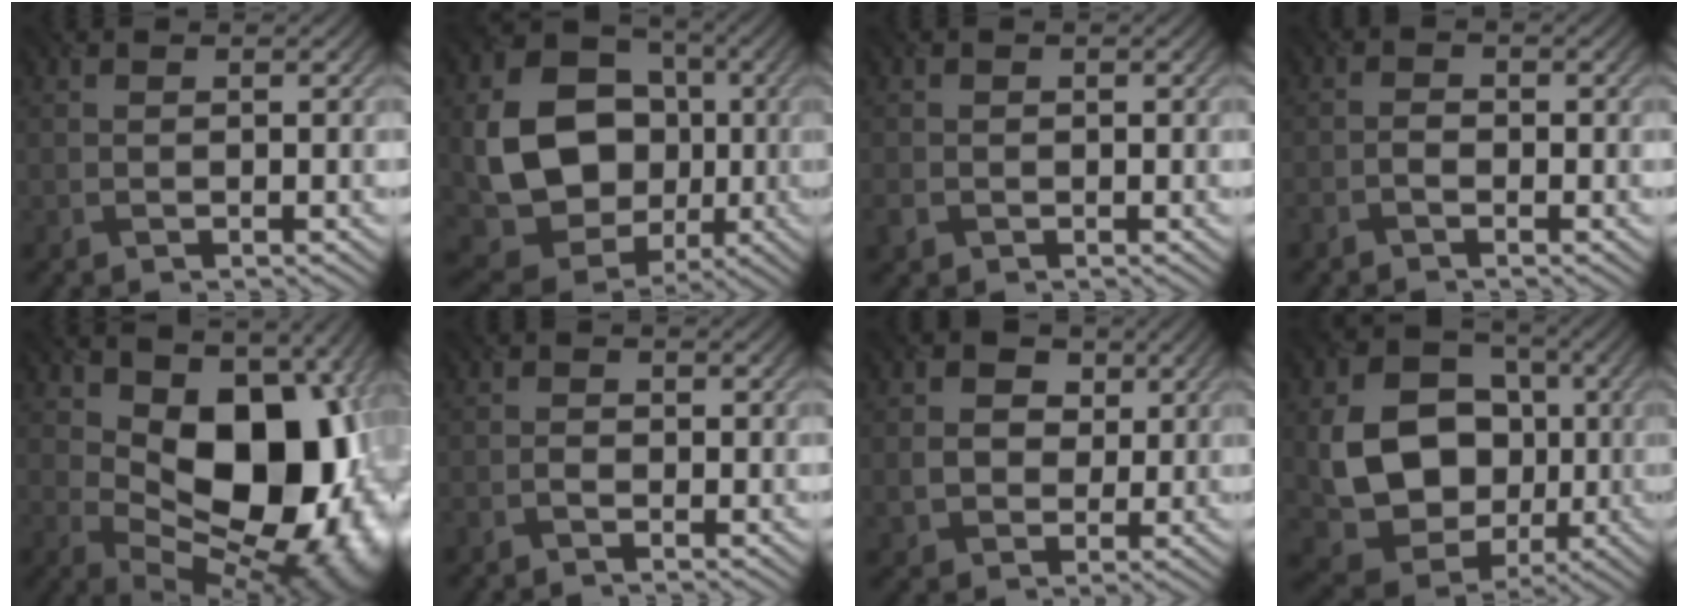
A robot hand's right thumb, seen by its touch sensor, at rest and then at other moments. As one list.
[{"total": 15.2, "force": [-0.5, 12.4, 8.8], "torque": [-0.191, -0.034, -0.007]}, {"total": 1.7, "force": [-0.5, 1.5, 0.5], "torque": [-0.014, -0.007, -0.013]}, {"total": 1.5, "force": [-1.1, 0.7, 0.7], "torque": [-0.014, 0.004, -0.025]}, {"total": 18.3, "force": [3.2, 11.1, 14.1], "torque": [-0.174, -0.009, 0.065]}, {"total": 1.2, "force": [-0.8, 0.7, 0.6], "torque": [-0.014, 0.002, -0.018]}, {"total": 5.4, "force": [1.4, 4.6, 2.3], "torque": [-0.077, 0.004, 0.015]}, {"total": 13.7, "force": [-0.5, 11.1, 8.1], "torque": [-0.166, -0.015, -0.012]}]